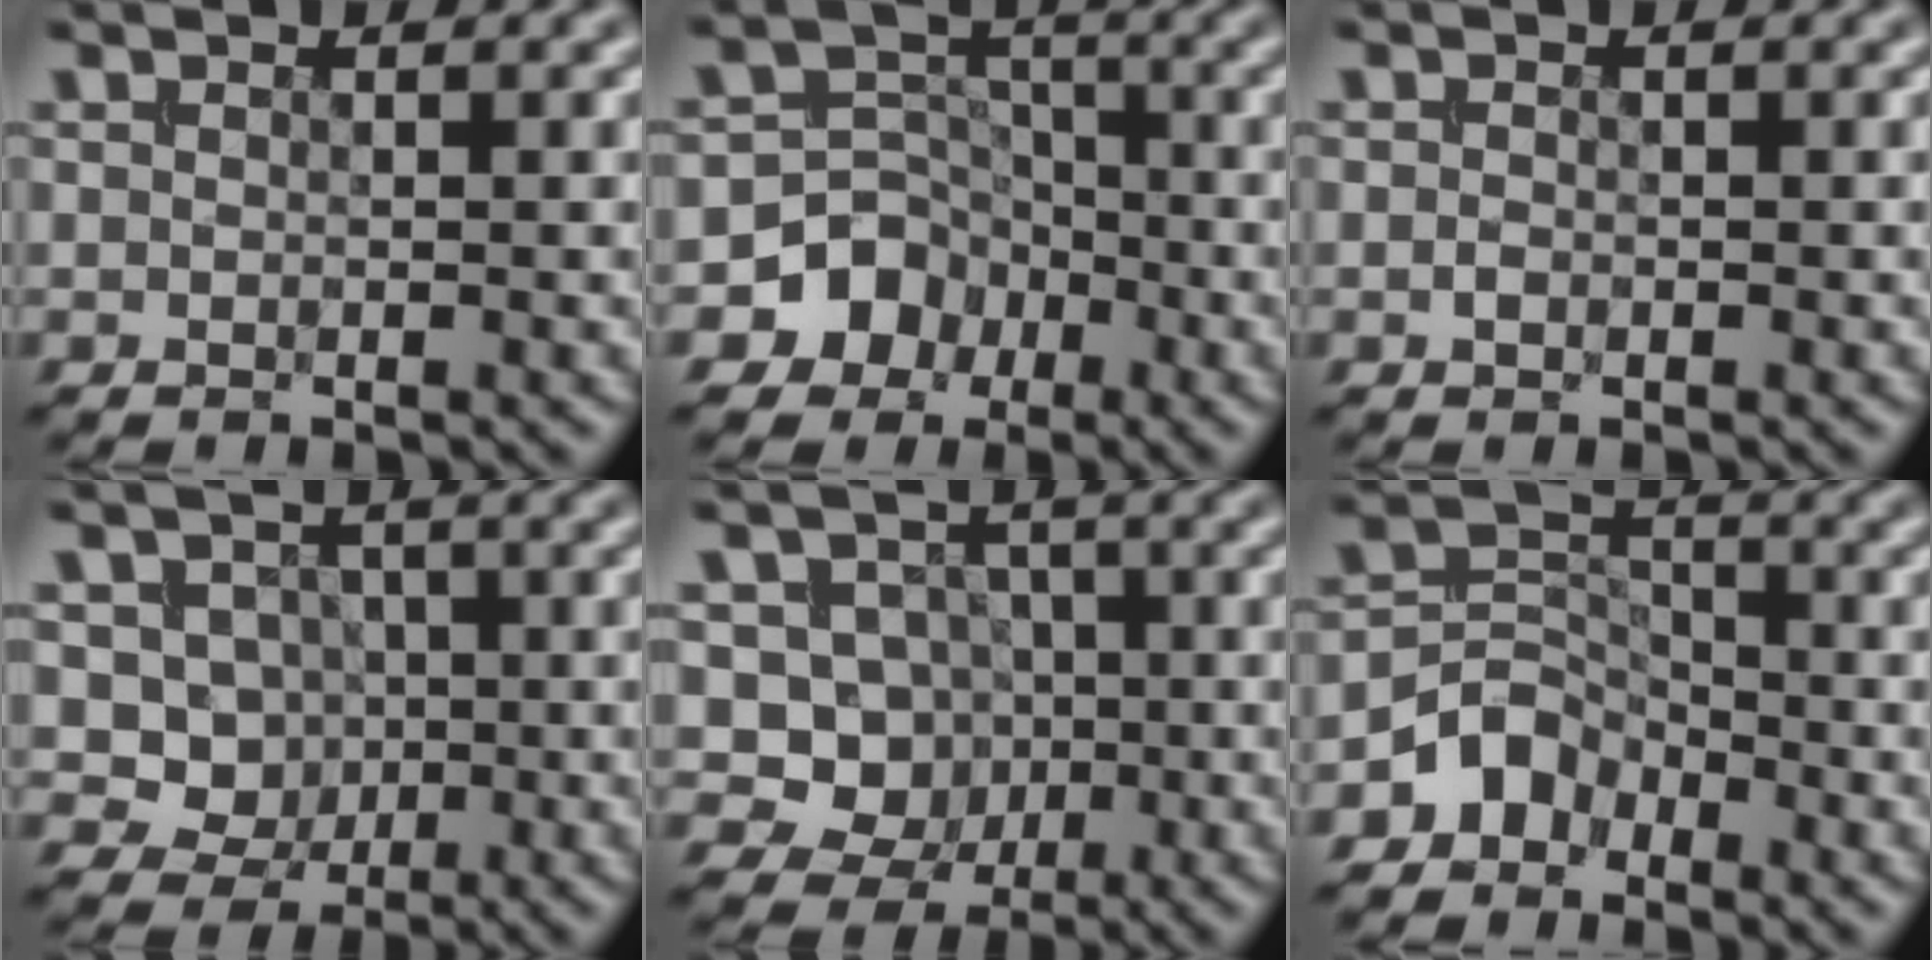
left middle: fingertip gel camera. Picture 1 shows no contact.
{"total": 5.3, "force": [-2.5, 4.6, 0.9], "torque": [0.024, 0.012, -0.068]}
{"total": 0.7, "force": [-0.2, 0.5, 0.4], "torque": [-0.007, -0.002, -0.006]}
{"total": 4.1, "force": [0.3, 3.8, 1.6], "torque": [-0.007, -0.004, -0.010]}
{"total": 5.2, "force": [-0.2, 4.9, 1.6], "torque": [0.002, -0.001, -0.026]}
{"total": 2.9, "force": [-1.9, 2.1, 0.5], "torque": [0.004, 0.012, -0.043]}